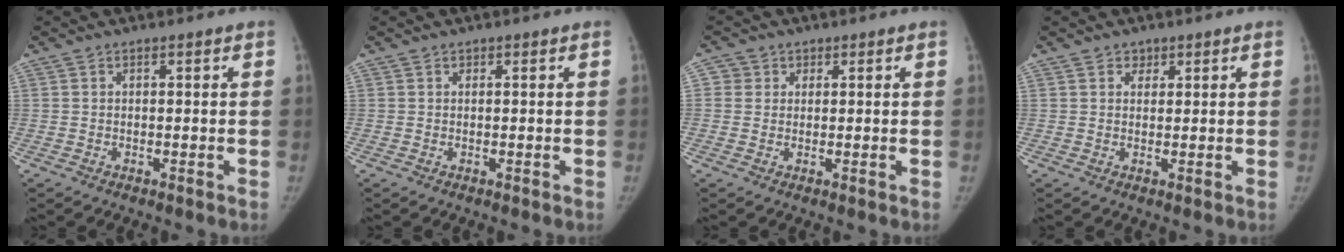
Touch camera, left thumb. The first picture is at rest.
{"total": 0.0}
{"total": 2.3, "force": [0.8, 2.2, 0.0], "torque": [0.015, 0.000, 0.009]}
{"total": 1.7, "force": [1.1, 1.3, 0.3], "torque": [0.012, -0.006, 0.013]}